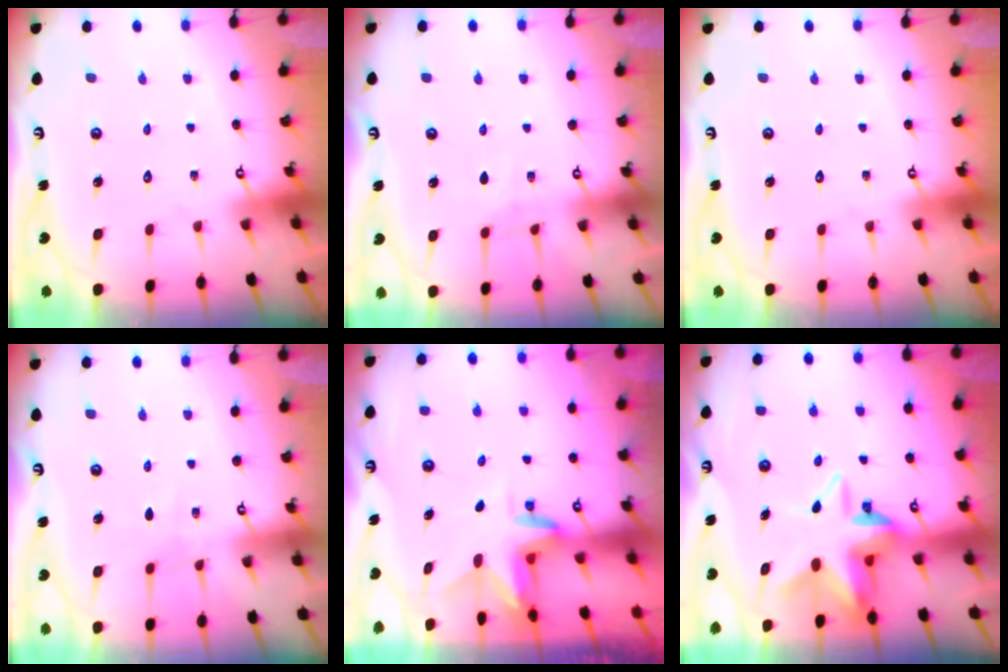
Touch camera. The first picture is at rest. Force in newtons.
{"total": 4.4, "press": 4.4, "slide": 0.5}
{"total": 0.0}
{"total": 3.6, "press": 3.6, "slide": 0.4}
{"total": 3.0, "press": 3.0, "slide": 0.2}
{"total": 9.6, "press": 9.5, "slide": 1.6}